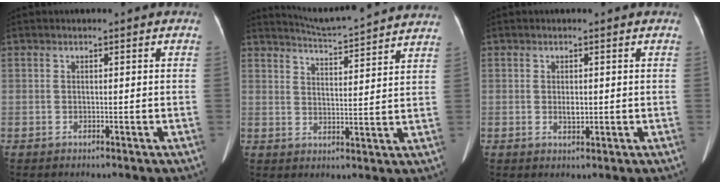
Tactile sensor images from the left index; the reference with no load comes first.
{"total": 14.9, "force": [14.4, -0.5, 4.0], "torque": [-0.074, -0.016, 0.187]}
{"total": 1.4, "force": [0.1, 0.8, 1.2], "torque": [-0.019, -0.004, 0.002]}